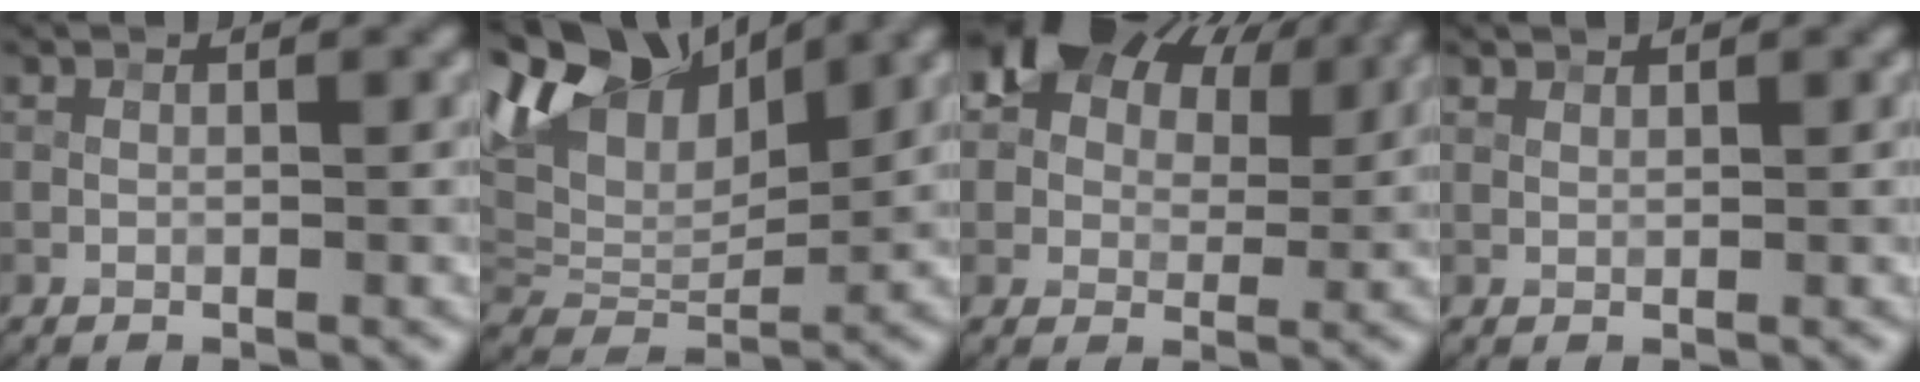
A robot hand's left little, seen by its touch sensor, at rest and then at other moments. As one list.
[{"total": 10.6, "force": [5.0, 5.8, 7.4], "torque": [-0.146, 0.022, 0.085]}, {"total": 13.6, "force": [7.8, 8.5, 7.2], "torque": [-0.114, 0.043, 0.115]}, {"total": 1.0, "force": [0.9, 0.2, 0.2], "torque": [-0.009, 0.000, 0.017]}]